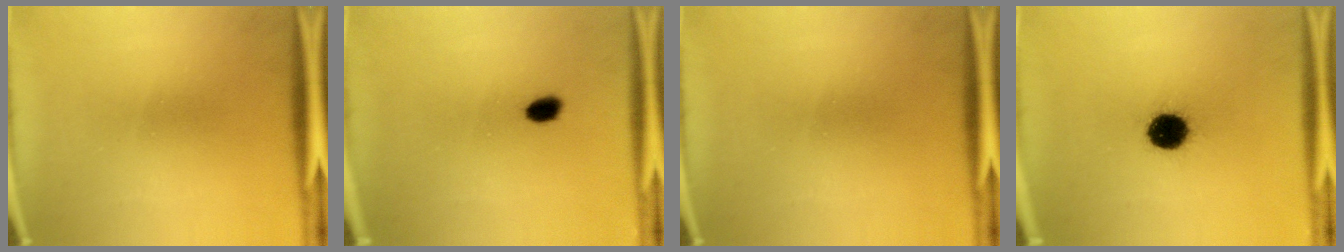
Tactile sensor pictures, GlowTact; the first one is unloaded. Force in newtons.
{"total": 2.6}
{"total": 0.0}
{"total": 10.4}